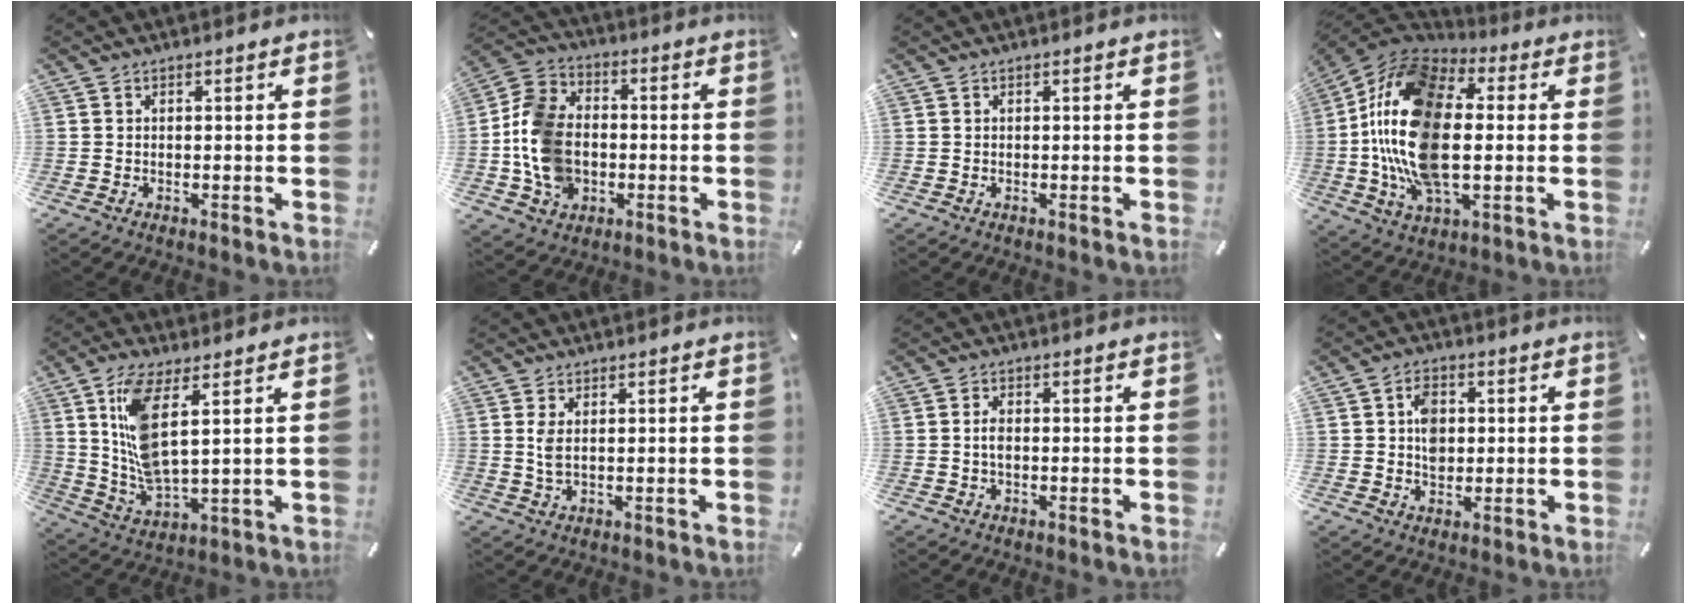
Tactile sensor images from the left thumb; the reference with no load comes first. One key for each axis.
{"total": 13.2, "fx": -2.6, "fy": 10.5, "fz": 7.5, "tx": -0.177, "ty": 0.023, "tz": -0.047}
{"total": 0.0}
{"total": 22.2, "fx": -1.1, "fy": 12.9, "fz": 18.1, "tx": -0.397, "ty": 0.004, "tz": -0.019}
{"total": 12.1, "fx": 4.8, "fy": 4.0, "fz": 10.4, "tx": -0.240, "ty": -0.020, "tz": 0.084}
{"total": 3.3, "fx": 0.7, "fy": 1.1, "fz": 3.0, "tx": -0.077, "ty": -0.003, "tz": 0.007}
{"total": 2.2, "fx": -0.2, "fy": 1.1, "fz": 1.9, "tx": -0.044, "ty": -0.001, "tz": -0.007}
{"total": 6.1, "fx": 0.8, "fy": 4.8, "fz": 3.6, "tx": -0.052, "ty": 0.004, "tz": 0.010}